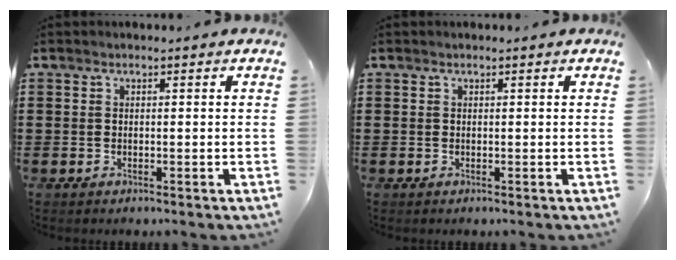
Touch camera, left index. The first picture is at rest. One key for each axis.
{"total": 0.0}